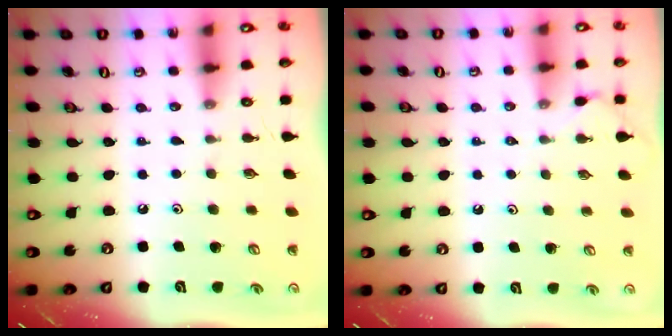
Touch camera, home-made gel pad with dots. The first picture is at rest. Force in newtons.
{"total": 2.1, "press": 2.1, "slide": 0.3}